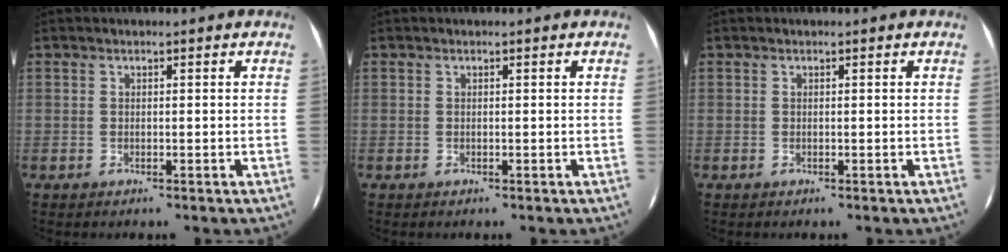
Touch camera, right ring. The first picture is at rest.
{"total": 0.0}
{"total": 0.0}